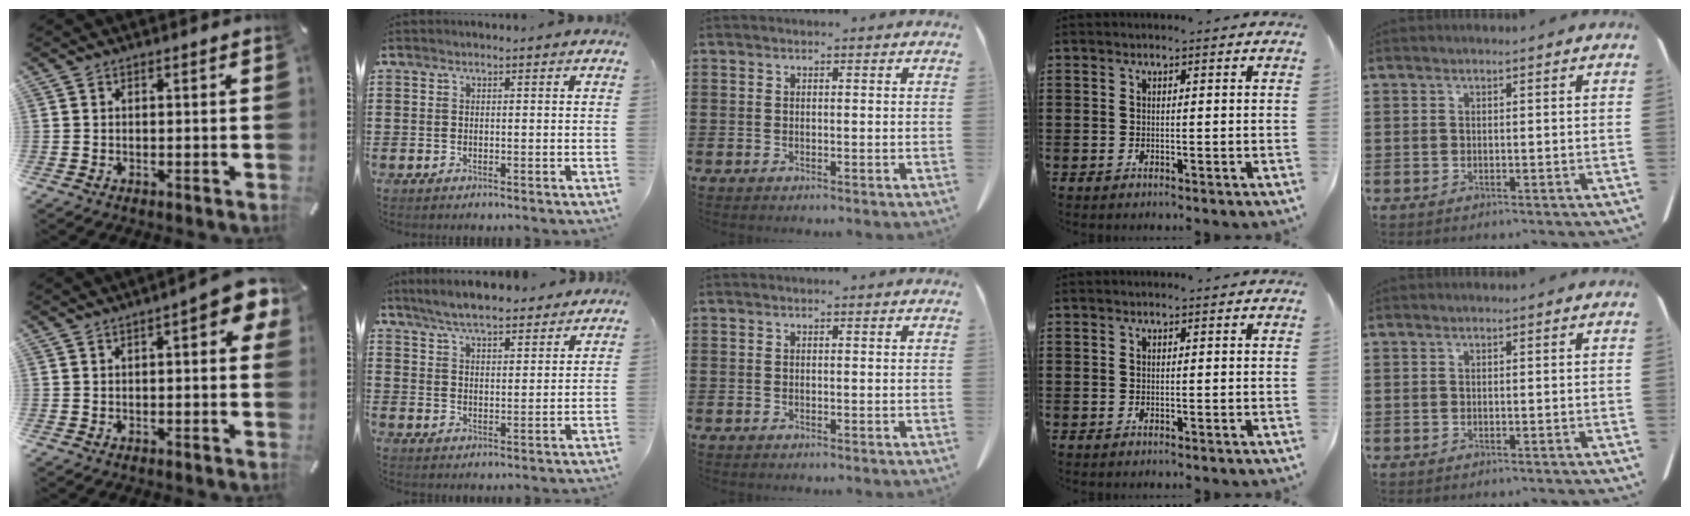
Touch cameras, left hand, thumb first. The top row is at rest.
{"thumb": {"total": 7.9, "force": [2.6, 2.7, 6.9], "torque": [-0.089, -0.008, 0.039]}, "index": {"total": 6.4, "force": [6.0, 1.1, 2.2], "torque": [-0.061, -0.010, 0.111]}}